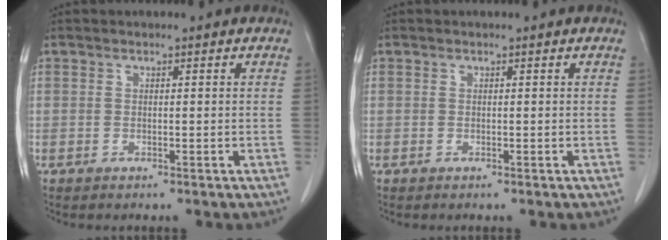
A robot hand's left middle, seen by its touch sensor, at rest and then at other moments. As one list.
[{"total": 0.0}]